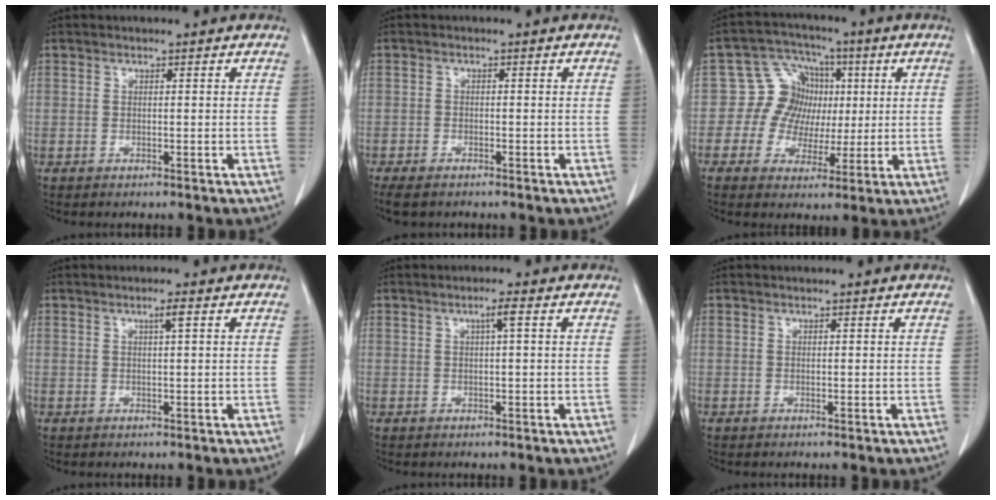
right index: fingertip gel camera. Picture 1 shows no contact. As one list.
[{"total": 6.0, "force": [-4.3, 2.9, 3.0], "torque": [-0.056, -0.009, -0.066]}, {"total": 8.9, "force": [0.6, 8.2, 3.4], "torque": [-0.057, 0.039, 0.015]}, {"total": 1.9, "force": [0.9, 0.2, 1.7], "torque": [-0.033, 0.001, 0.016]}, {"total": 2.2, "force": [0.8, 0.2, 2.0], "torque": [-0.038, 0.004, 0.015]}, {"total": 0.0}]